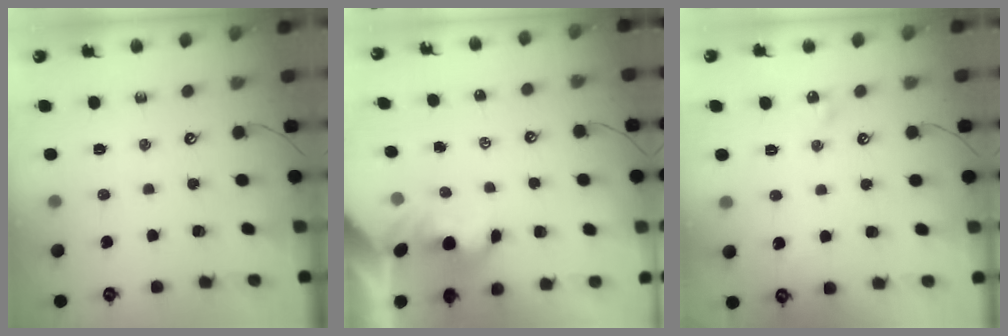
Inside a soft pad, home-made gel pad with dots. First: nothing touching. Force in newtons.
{"total": 1.8, "press": 1.8, "slide": 0.2}
{"total": 1.9, "press": 1.9, "slide": 0.1}